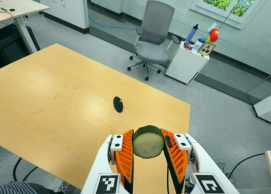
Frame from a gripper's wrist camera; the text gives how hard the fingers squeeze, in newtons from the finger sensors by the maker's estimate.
{"total": 10.9, "left": 10.6, "right": 11.2}